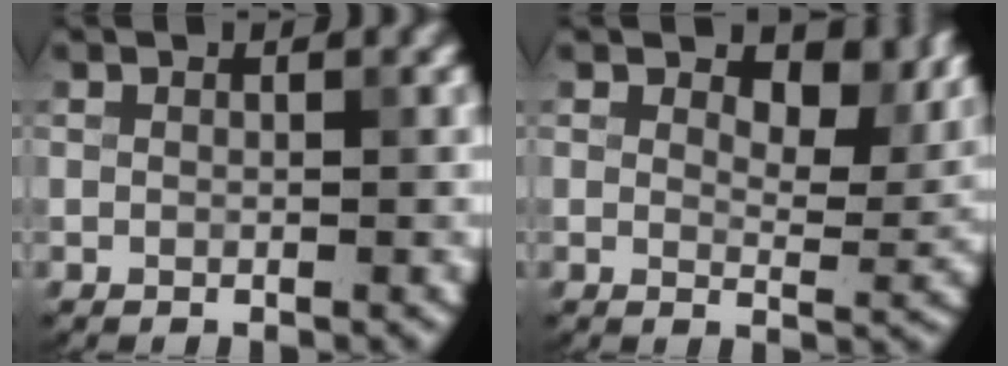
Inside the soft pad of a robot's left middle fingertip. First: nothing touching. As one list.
[{"total": 6.5, "force": [3.3, 3.4, 4.4], "torque": [-0.060, -0.010, 0.045]}]